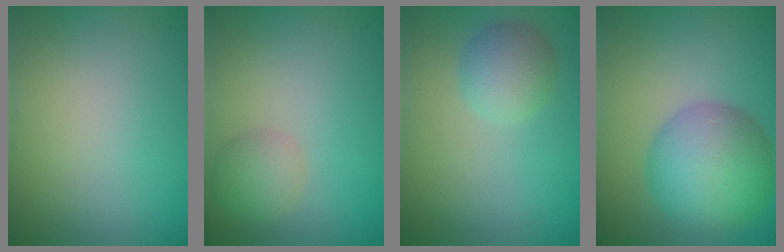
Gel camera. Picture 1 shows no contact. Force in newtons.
{"total": 2.6, "press": 2.6, "slide": 0.1}
{"total": 2.6, "press": 2.6, "slide": 0.1}
{"total": 7.7, "press": 7.7, "slide": 0.3}